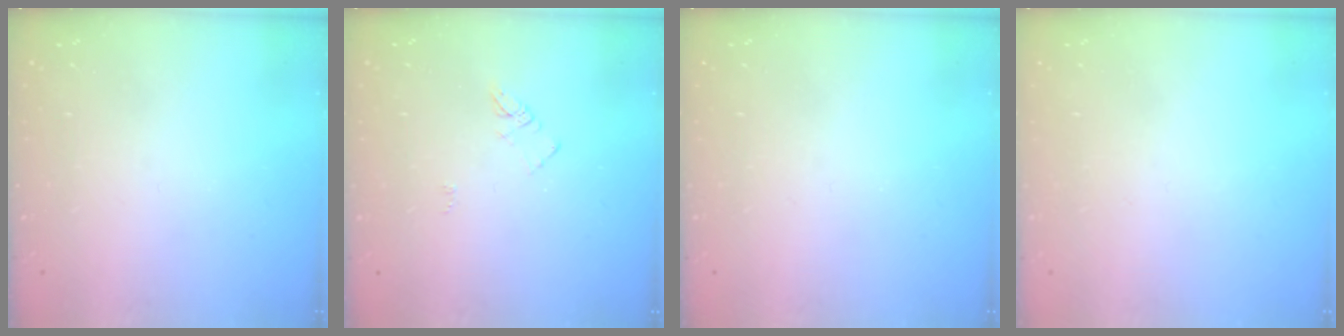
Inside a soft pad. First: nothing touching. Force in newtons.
{"total": 3.8, "press": 3.8, "slide": 0.4}
{"total": 0.0}
{"total": 1.9, "press": 1.9, "slide": 0.1}